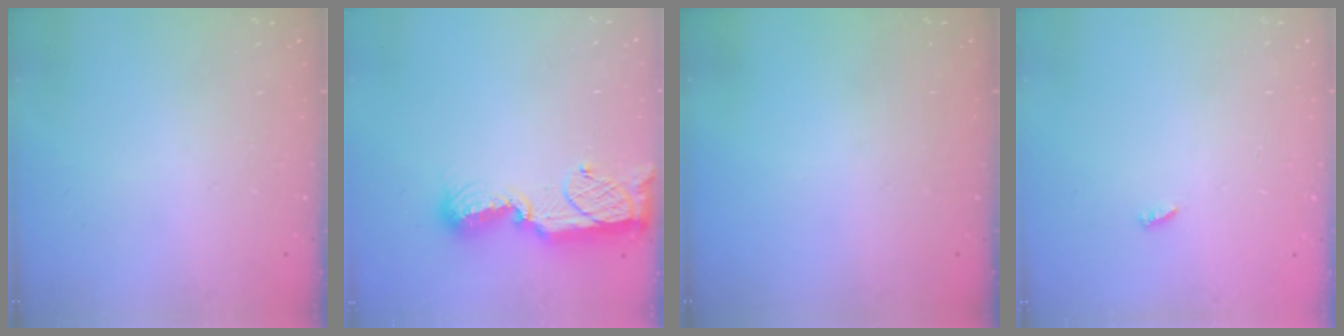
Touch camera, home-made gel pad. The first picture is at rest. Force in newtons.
{"total": 11.5, "press": 11.4, "slide": 1.2}
{"total": 0.0}
{"total": 1.9, "press": 1.9, "slide": 0.3}